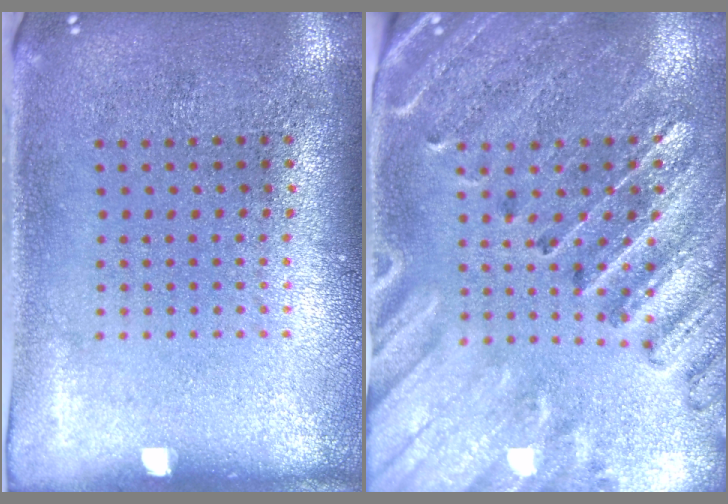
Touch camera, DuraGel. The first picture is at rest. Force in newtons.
{"total": 2.9, "press": 2.7, "slide": 0.9}